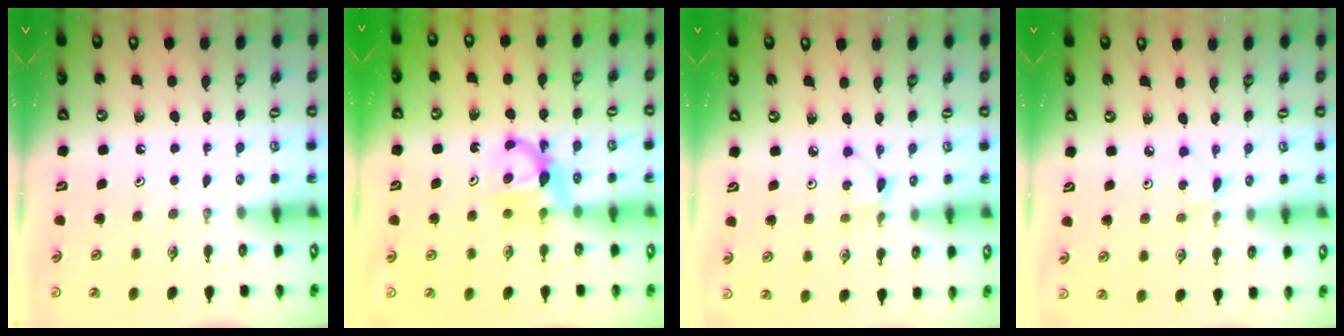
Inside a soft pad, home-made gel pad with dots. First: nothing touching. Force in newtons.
{"total": 7.3, "press": 7.3, "slide": 0.3}
{"total": 2.2, "press": 2.1, "slide": 0.3}
{"total": 2.6, "press": 2.5, "slide": 0.3}